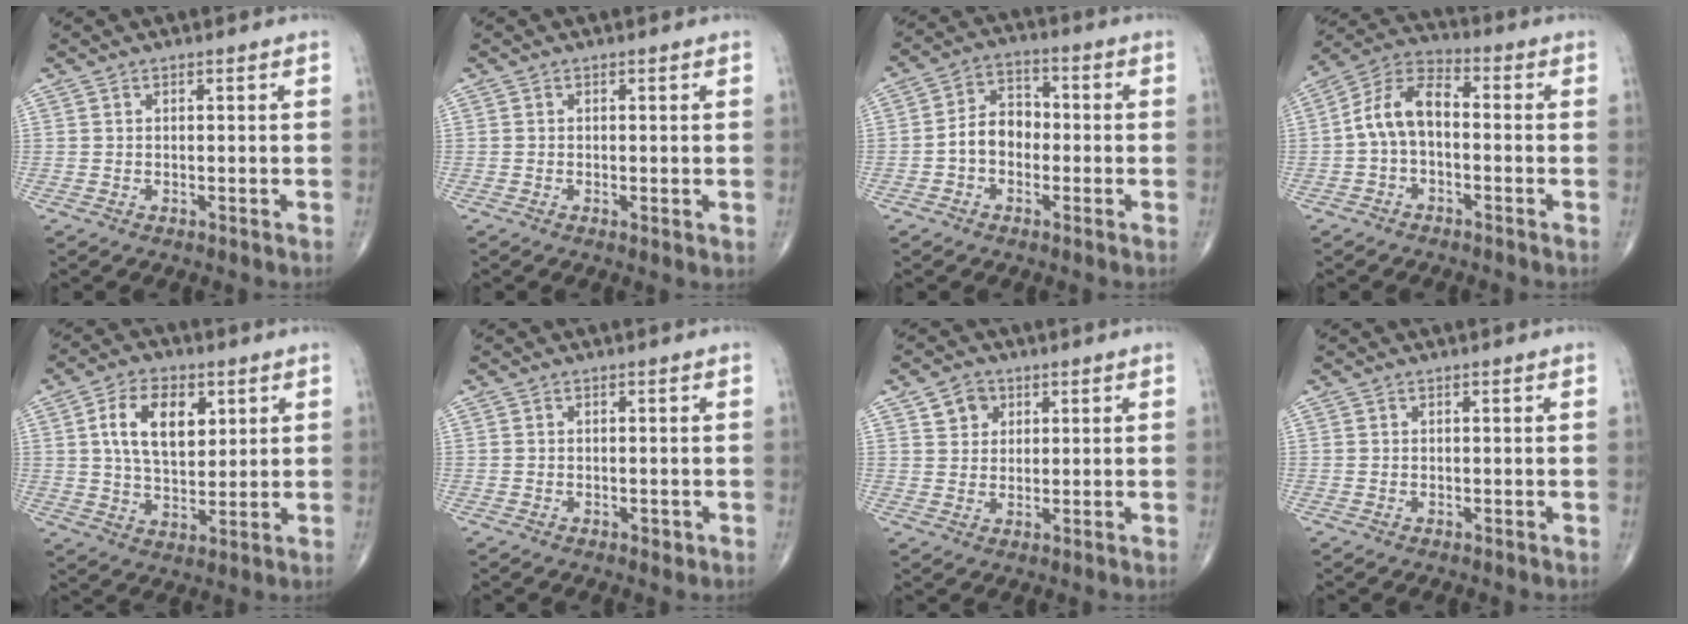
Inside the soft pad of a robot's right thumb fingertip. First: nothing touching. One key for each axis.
{"total": 1.1, "fx": -0.1, "fy": 0.4, "fz": 1.0, "tx": -0.019, "ty": -0.005, "tz": -0.004}
{"total": 7.2, "fx": -1.4, "fy": 5.4, "fz": 4.5, "tx": -0.057, "ty": 0.031, "tz": -0.040}
{"total": 9.3, "fx": -0.9, "fy": 5.5, "fz": 7.4, "tx": -0.134, "ty": 0.036, "tz": -0.032}
{"total": 11.5, "fx": 3.5, "fy": 6.7, "fz": 8.7, "tx": -0.130, "ty": -0.011, "tz": 0.063}
{"total": 1.3, "fx": -0.5, "fy": 0.7, "fz": 0.9, "tx": -0.011, "ty": -0.001, "tz": -0.007}
{"total": 4.4, "fx": 2.0, "fy": 3.6, "fz": 1.5, "tx": -0.003, "ty": -0.007, "tz": 0.031}
{"total": 0.0}